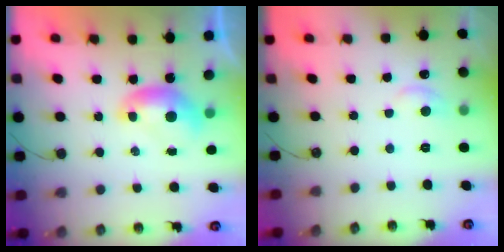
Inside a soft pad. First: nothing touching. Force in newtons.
{"total": 1.2, "press": 0.5, "slide": 1.1}